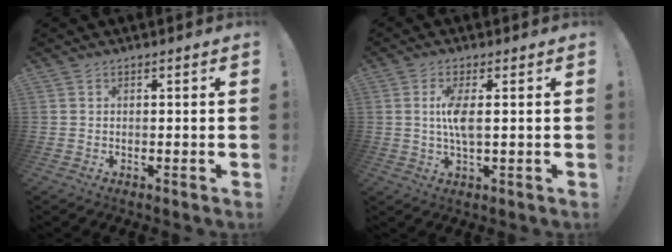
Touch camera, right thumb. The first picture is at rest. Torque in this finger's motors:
{"motor_torque": [2.48, 2.53, 0.95, -0.06, 0.00]}